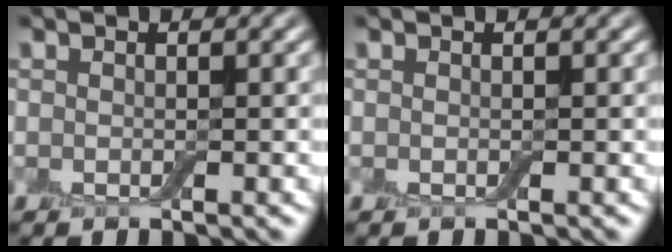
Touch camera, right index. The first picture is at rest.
{"total": 0.0}